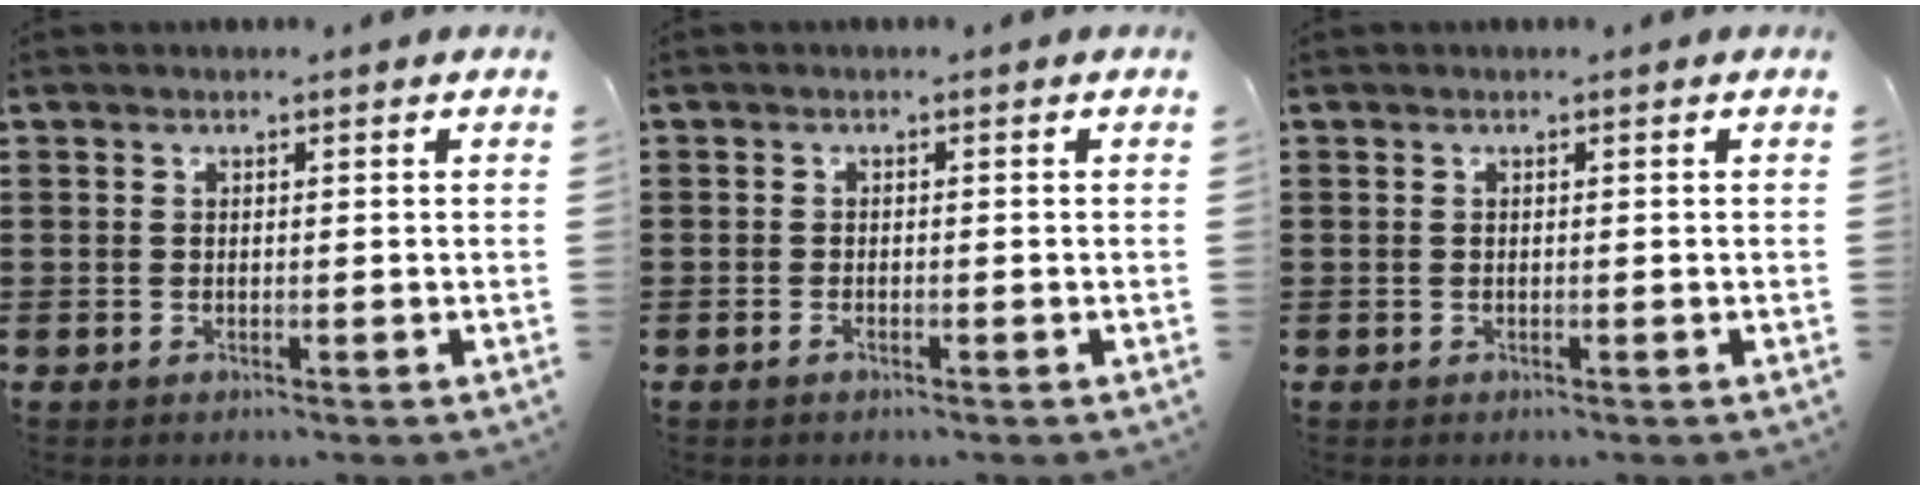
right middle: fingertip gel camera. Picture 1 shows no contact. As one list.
[{"total": 0.8, "force": [-0.6, 0.3, 0.5], "torque": [-0.013, -0.005, -0.010]}, {"total": 0.0}]